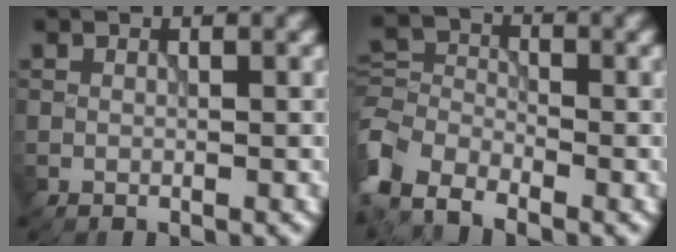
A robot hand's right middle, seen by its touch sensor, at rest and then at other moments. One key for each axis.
{"total": 4.5, "fx": -3.2, "fy": 2.5, "fz": 2.1, "tx": -0.036, "ty": -0.001, "tz": -0.078}